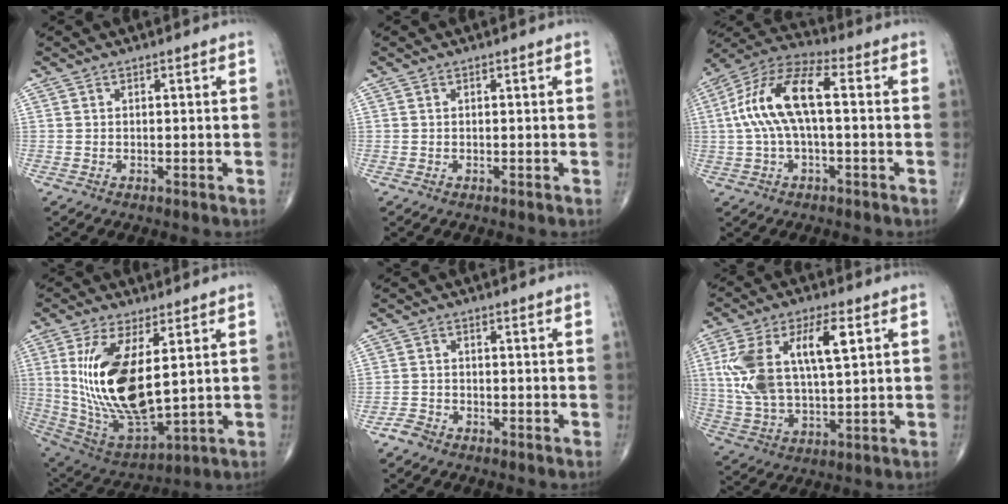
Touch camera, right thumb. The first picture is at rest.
{"total": 0.0}
{"total": 13.9, "force": [0.9, 5.7, 12.6], "torque": [-0.266, 0.044, 0.010]}
{"total": 19.6, "force": [3.6, 8.3, 17.4], "torque": [-0.345, -0.029, 0.087]}
{"total": 2.2, "force": [-1.7, 1.3, 0.5], "torque": [-0.010, 0.008, -0.033]}
{"total": 17.2, "force": [4.6, 7.7, 14.7], "torque": [-0.287, 0.003, 0.091]}